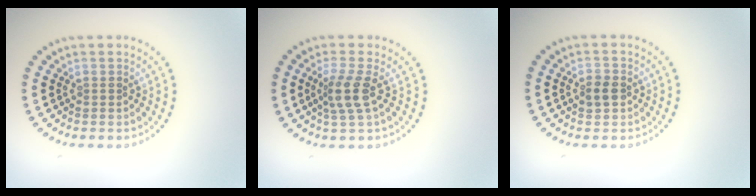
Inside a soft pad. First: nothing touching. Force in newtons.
{"total": 2.7, "press": 2.1, "slide": 1.6}
{"total": 1.8, "press": 1.7, "slide": 0.2}